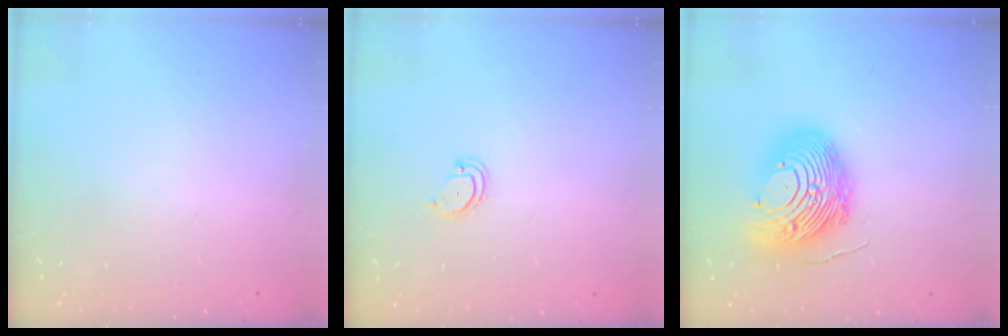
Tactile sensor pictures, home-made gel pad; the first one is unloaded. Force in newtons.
{"total": 3.1, "press": 3.1, "slide": 0.3}
{"total": 17.6, "press": 17.5, "slide": 2.2}